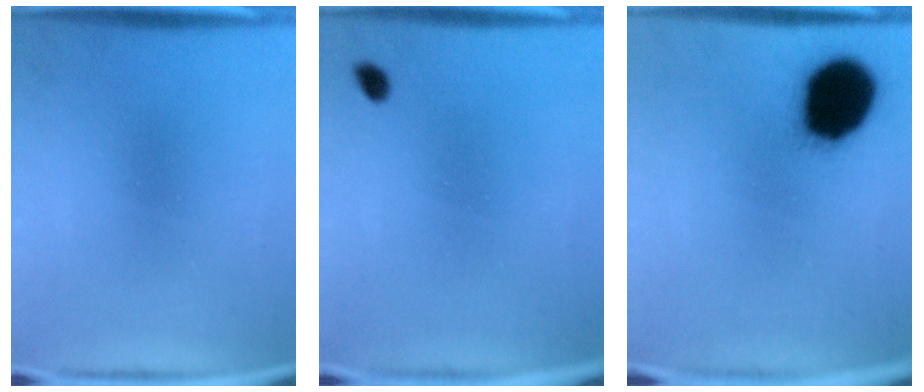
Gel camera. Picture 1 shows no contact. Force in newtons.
{"total": 1.3}
{"total": 17.1}